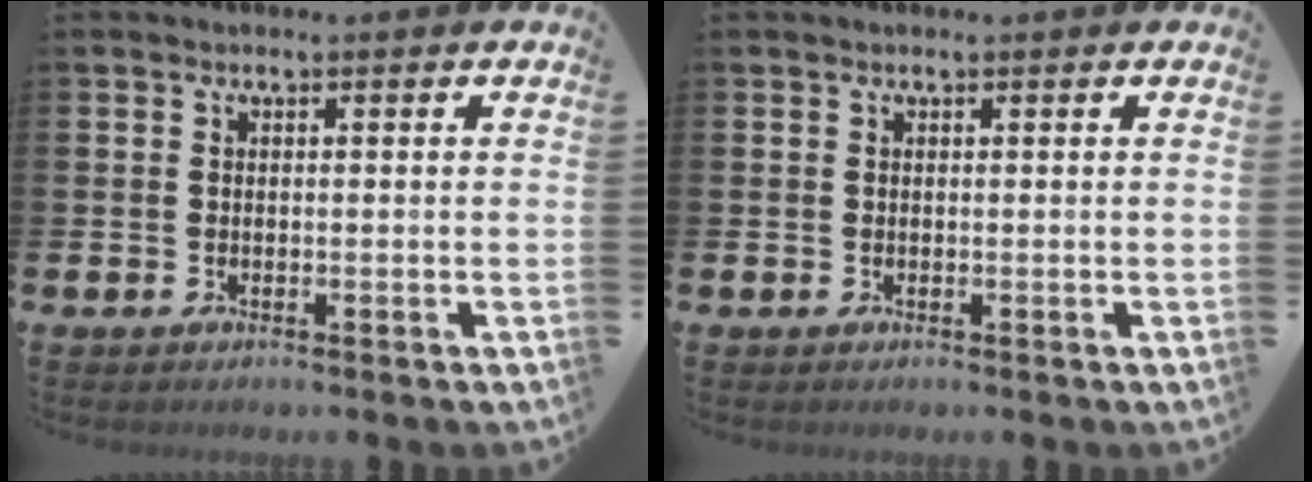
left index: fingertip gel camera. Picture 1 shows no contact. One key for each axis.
{"total": 0.0}